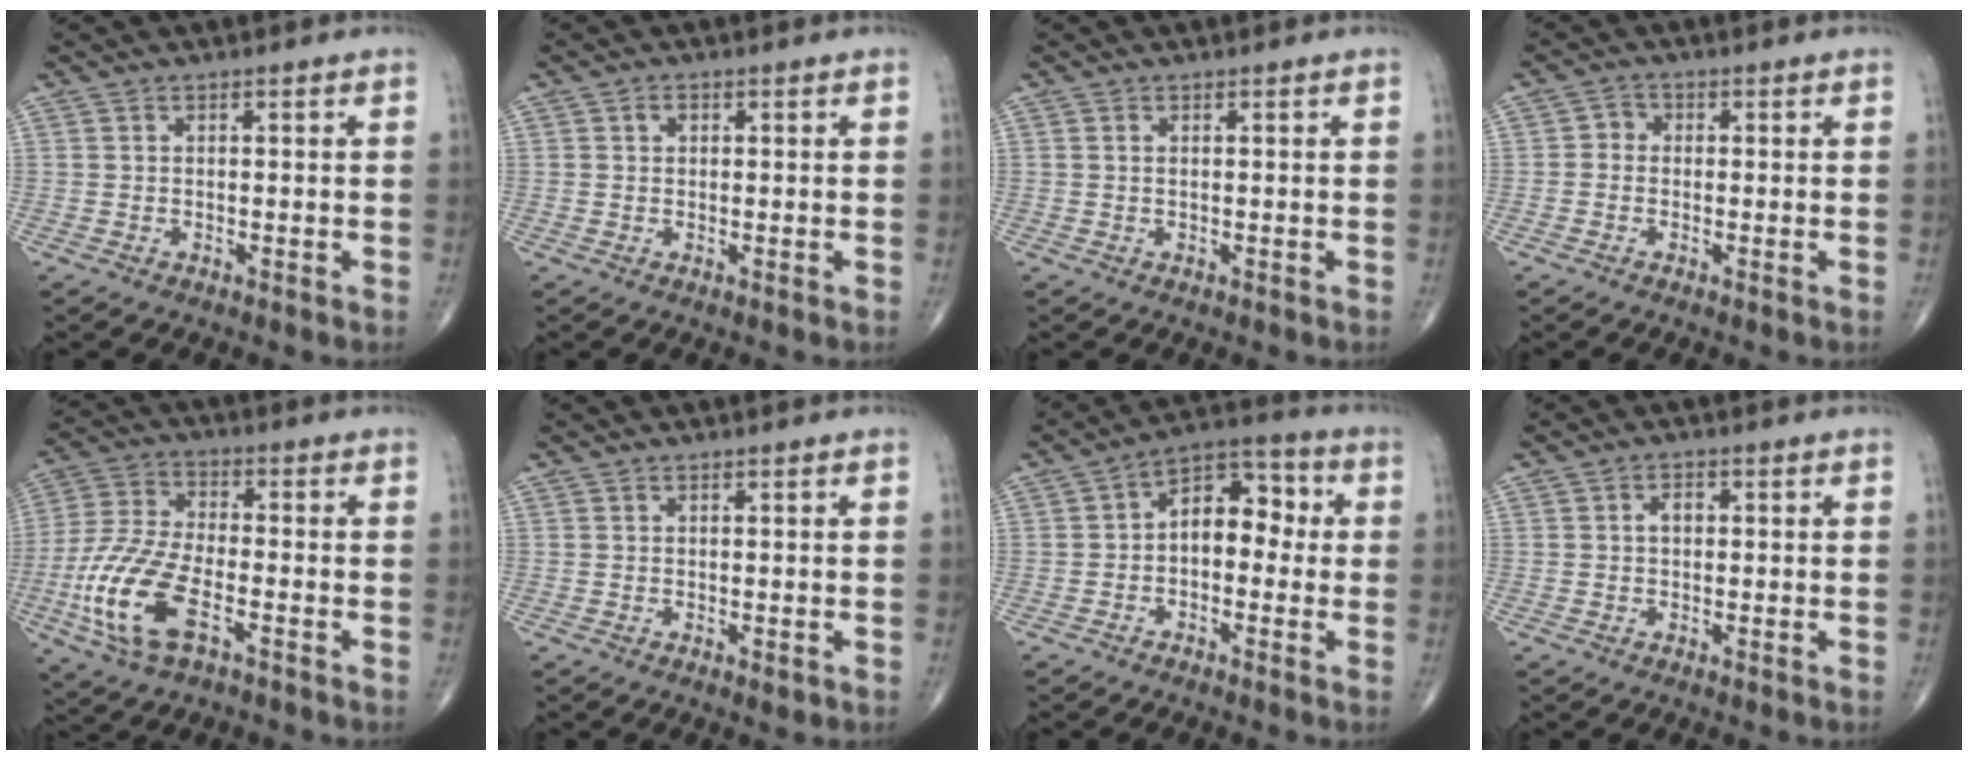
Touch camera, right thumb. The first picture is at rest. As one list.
[{"total": 1.2, "force": [0.4, 1.0, 0.6], "torque": [-0.006, 0.001, 0.004]}, {"total": 0.0}, {"total": 2.1, "force": [-0.3, 1.8, 0.9], "torque": [-0.003, 0.006, -0.014]}, {"total": 15.5, "force": [-5.6, 6.9, 12.7], "torque": [-0.281, 0.018, -0.107]}, {"total": 0.9, "force": [-0.1, 0.5, 0.7], "torque": [-0.005, -0.002, 0.001]}, {"total": 9.6, "force": [0.0, 6.1, 7.5], "torque": [-0.077, 0.033, -0.017]}, {"total": 2.0, "force": [0.2, 1.4, 1.4], "torque": [-0.019, 0.008, 0.001]}]